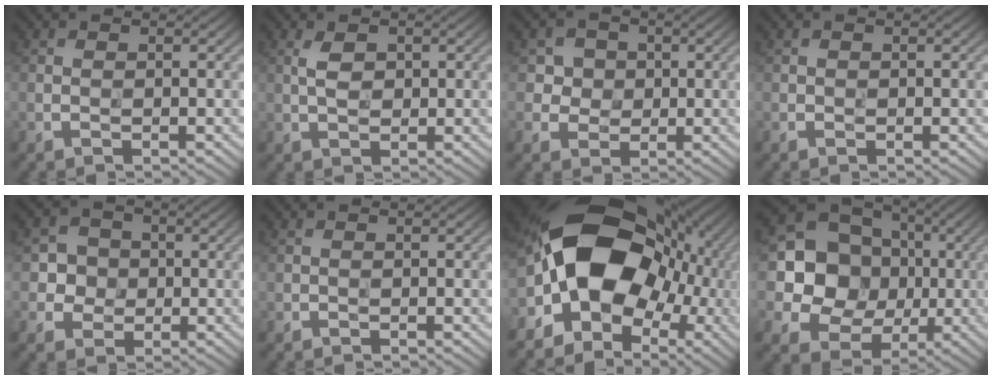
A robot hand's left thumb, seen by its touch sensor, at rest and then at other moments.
{"total": 2.0, "force": [0.7, 1.0, 1.6], "torque": [-0.040, 0.003, 0.015]}
{"total": 4.6, "force": [1.5, 4.2, 1.2], "torque": [-0.048, 0.007, 0.029]}
{"total": 0.0}
{"total": 3.6, "force": [-0.1, 3.5, 1.0], "torque": [-0.025, 0.009, -0.016]}
{"total": 0.0}
{"total": 17.8, "force": [-0.4, 13.5, 11.6], "torque": [-0.199, -0.008, -0.002]}
{"total": 12.9, "force": [0.6, 11.6, 5.6], "torque": [-0.157, 0.004, 0.012]}